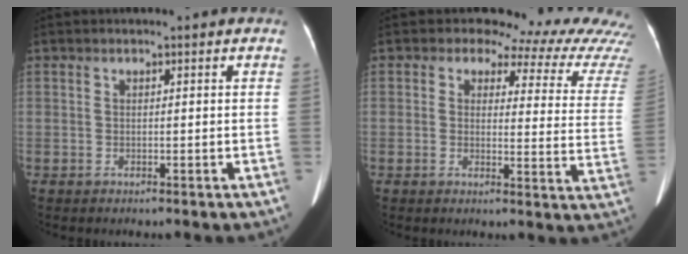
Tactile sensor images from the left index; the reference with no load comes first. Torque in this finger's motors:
{"motor_torque": [-0.25, -0.15, -1.06, -0.21]}